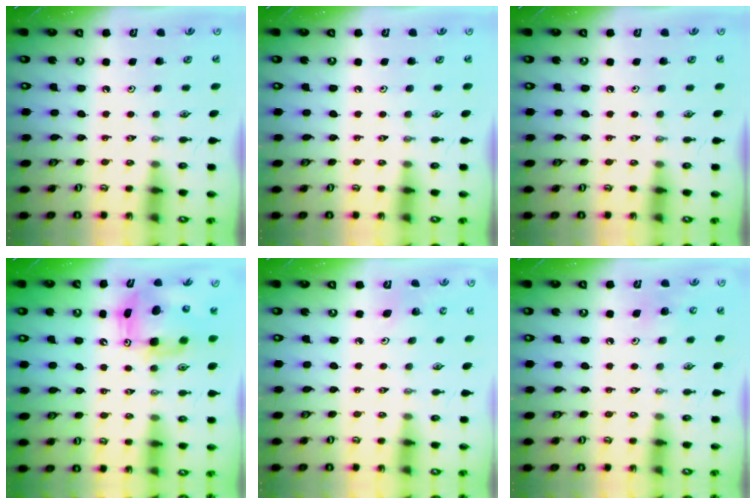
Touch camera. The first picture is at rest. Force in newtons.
{"total": 0.0}
{"total": 0.0}
{"total": 8.0, "press": 7.8, "slide": 1.7}
{"total": 3.6, "press": 3.3, "slide": 1.4}
{"total": 7.5, "press": 7.5, "slide": 0.9}